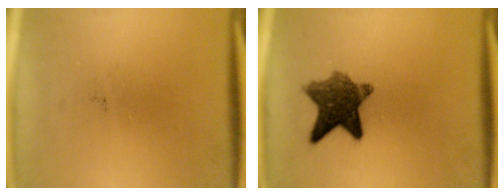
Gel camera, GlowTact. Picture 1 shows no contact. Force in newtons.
{"total": 8.8}